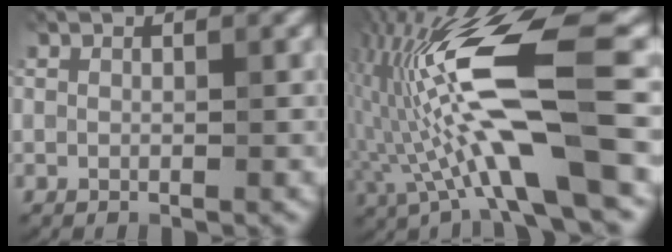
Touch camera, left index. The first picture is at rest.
{"total": 13.0, "force": [-0.5, 2.7, 12.7], "torque": [-0.248, 0.021, -0.008]}